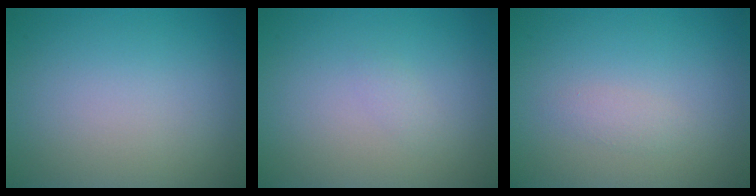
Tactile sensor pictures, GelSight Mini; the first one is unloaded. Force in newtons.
{"total": 0.6, "press": 0.6, "slide": 0.1}
{"total": 0.9, "press": 0.9, "slide": 0.0}